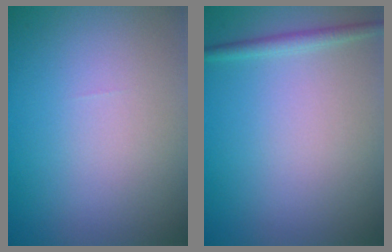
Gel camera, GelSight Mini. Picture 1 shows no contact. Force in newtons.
{"total": 1.3, "press": 1.3, "slide": 0.1}